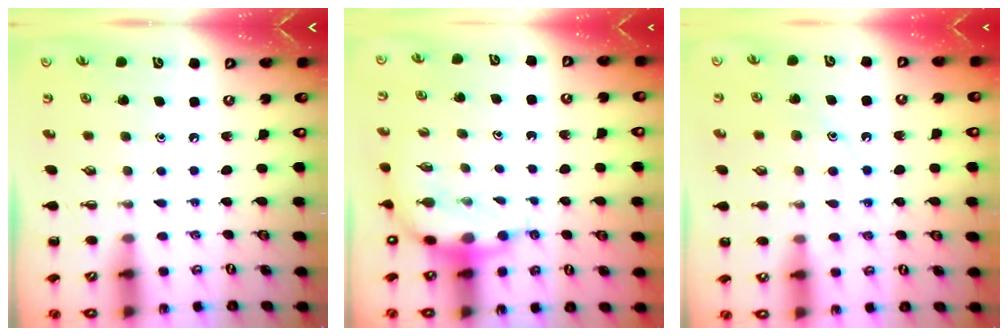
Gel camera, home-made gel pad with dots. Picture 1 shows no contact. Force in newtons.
{"total": 6.9, "press": 6.7, "slide": 1.8}
{"total": 10.6, "press": 10.6, "slide": 0.7}